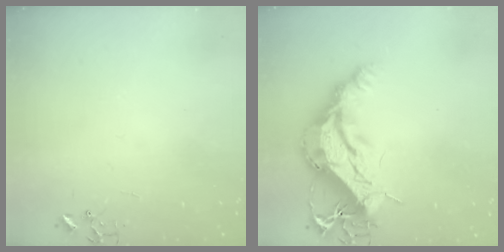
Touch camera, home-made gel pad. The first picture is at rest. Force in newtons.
{"total": 20.3, "press": 20.2, "slide": 2.1}